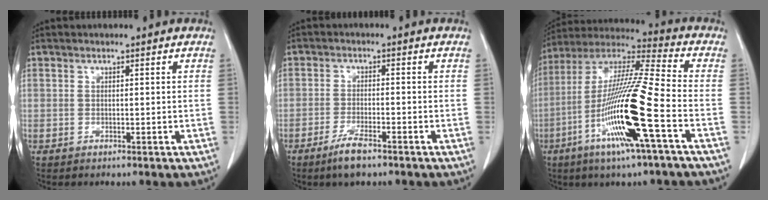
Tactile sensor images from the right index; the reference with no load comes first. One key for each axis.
{"total": 4.4, "fx": -3.1, "fy": 0.7, "fz": 3.1, "tx": -0.062, "ty": -0.006, "tz": -0.053}
{"total": 19.0, "fx": -6.5, "fy": -0.1, "fz": 17.9, "tx": -0.368, "ty": -0.020, "tz": -0.130}